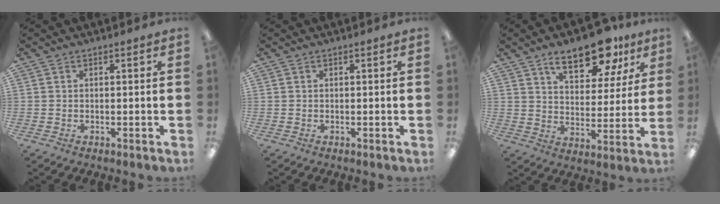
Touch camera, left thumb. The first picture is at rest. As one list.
[{"total": 0.0}, {"total": 15.5, "force": [10.4, 6.9, 9.2], "torque": [-0.133, -0.047, 0.176]}]